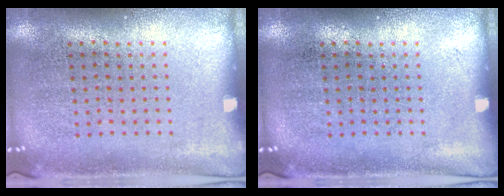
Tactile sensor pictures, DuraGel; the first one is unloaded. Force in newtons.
{"total": 0.0}